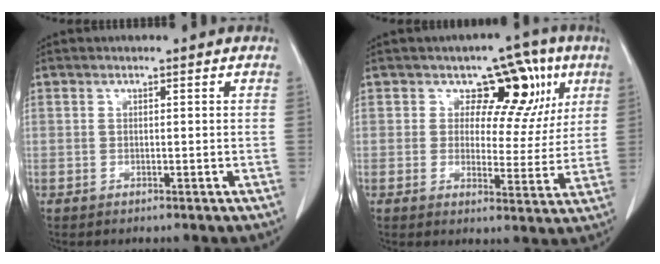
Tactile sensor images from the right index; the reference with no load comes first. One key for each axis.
{"total": 9.0, "fx": 4.2, "fy": 6.1, "fz": 5.1, "tx": -0.033, "ty": 0.016, "tz": 0.053}